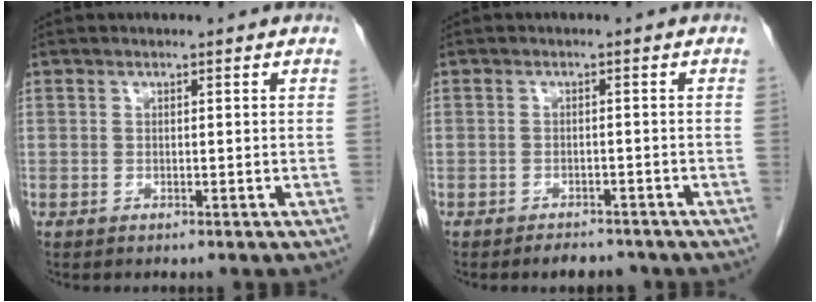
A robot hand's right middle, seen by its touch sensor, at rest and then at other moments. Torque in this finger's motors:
{"motor_torque": [0.07, -0.06, 0.00, 0.00]}